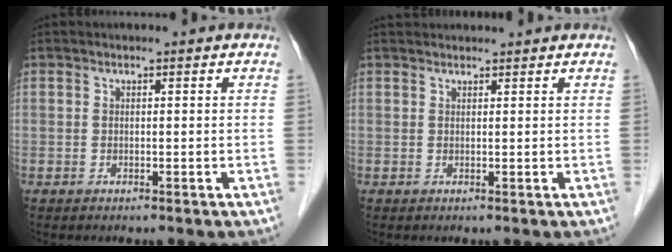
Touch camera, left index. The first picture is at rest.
{"total": 3.7, "force": [3.6, 0.5, 0.7], "torque": [-0.008, 0.034, 0.050]}